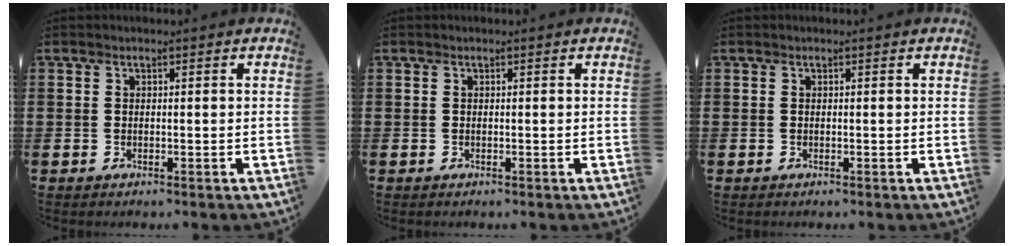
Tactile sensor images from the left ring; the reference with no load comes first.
{"total": 0.0}
{"total": 0.0}